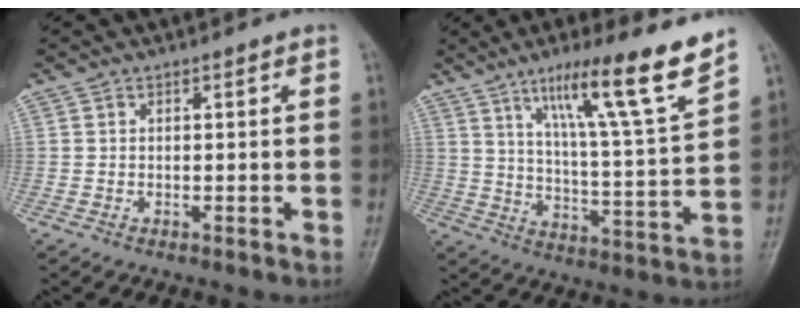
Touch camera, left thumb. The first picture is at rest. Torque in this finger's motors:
{"motor_torque": [0.37, 0.27, 1.48, -1.29, 0.10]}